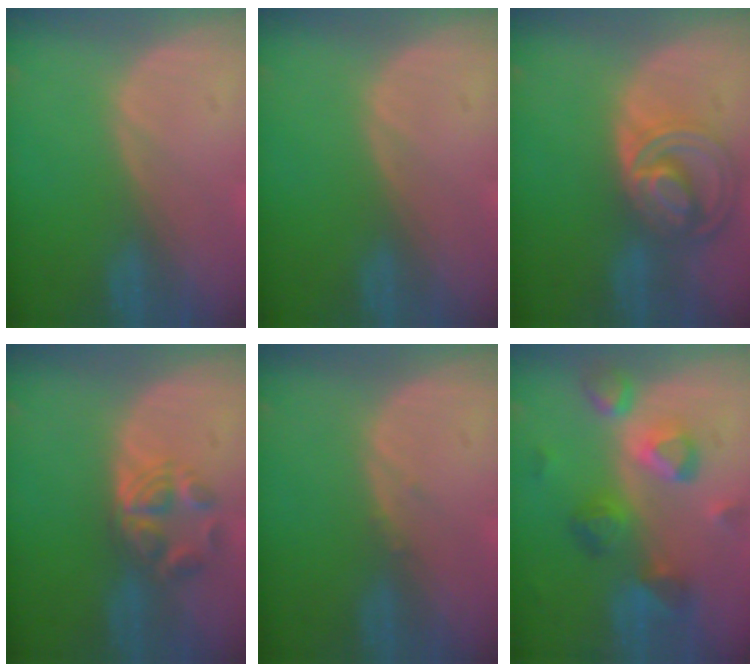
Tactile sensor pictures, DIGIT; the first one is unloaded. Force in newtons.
{"total": 0.0}
{"total": 8.6, "press": 7.4, "slide": 4.4}
{"total": 5.9, "press": 4.8, "slide": 3.5}
{"total": 0.6, "press": 0.6, "slide": 0.3}
{"total": 9.3, "press": 8.2, "slide": 4.4}